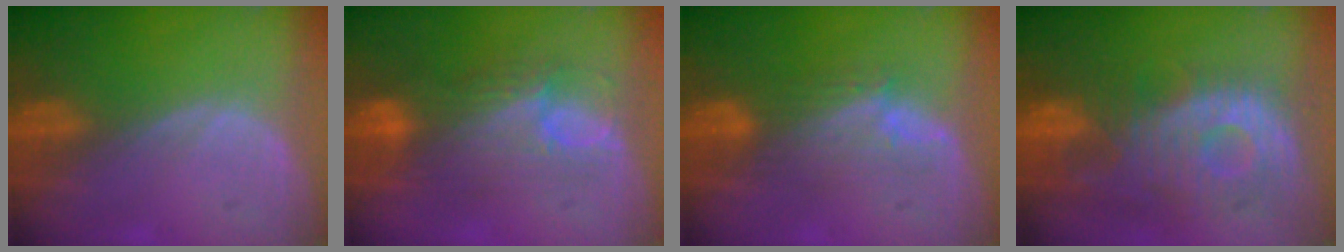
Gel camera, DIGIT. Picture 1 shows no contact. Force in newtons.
{"total": 9.1, "press": 8.5, "slide": 3.4}
{"total": 5.5, "press": 5.4, "slide": 0.7}
{"total": 12.1, "press": 10.7, "slide": 5.5}